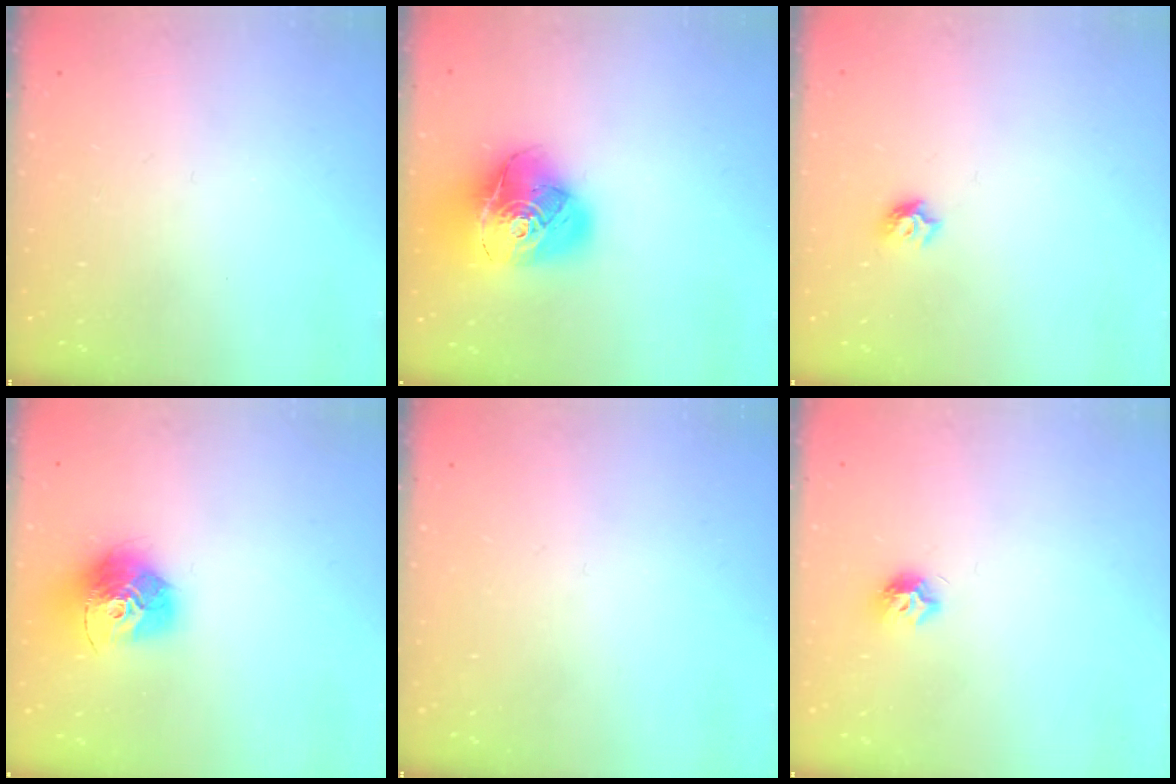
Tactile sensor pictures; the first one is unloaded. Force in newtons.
{"total": 18.9, "press": 18.8, "slide": 2.1}
{"total": 5.1, "press": 5.1, "slide": 0.6}
{"total": 15.6, "press": 15.5, "slide": 1.5}
{"total": 0.0}
{"total": 7.1, "press": 7.1, "slide": 0.8}